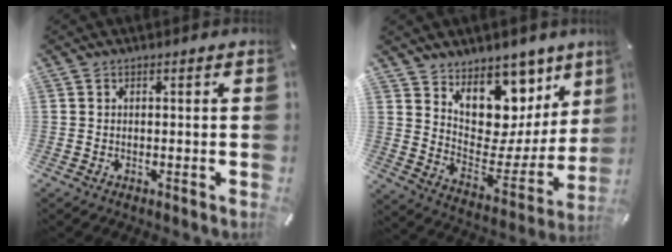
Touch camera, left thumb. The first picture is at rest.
{"total": 13.4, "force": [9.0, 9.2, 3.7], "torque": [-0.028, -0.110, 0.162]}